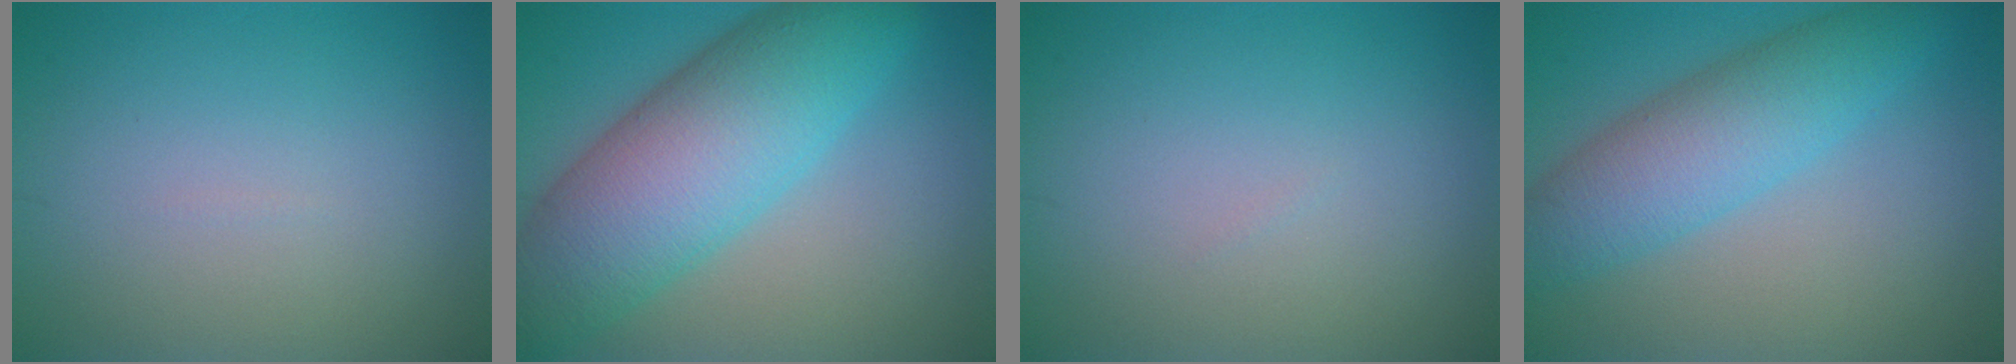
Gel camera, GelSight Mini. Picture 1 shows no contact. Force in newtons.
{"total": 10.7, "press": 10.7, "slide": 0.2}
{"total": 0.0}
{"total": 6.2, "press": 6.2, "slide": 0.1}